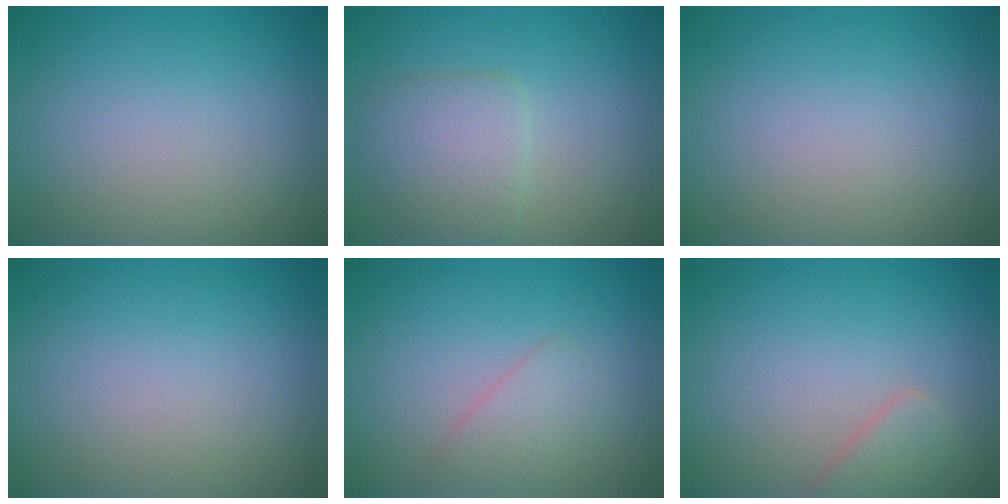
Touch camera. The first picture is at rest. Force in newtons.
{"total": 3.4, "press": 3.4, "slide": 0.2}
{"total": 0.0}
{"total": 0.0}
{"total": 1.9, "press": 1.8, "slide": 0.1}
{"total": 1.9, "press": 1.9, "slide": 0.2}